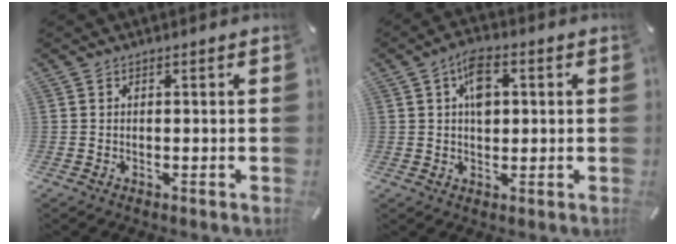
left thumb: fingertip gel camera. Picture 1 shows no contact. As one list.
[{"total": 6.9, "force": [1.5, 4.4, 5.1], "torque": [-0.079, 0.003, 0.024]}]